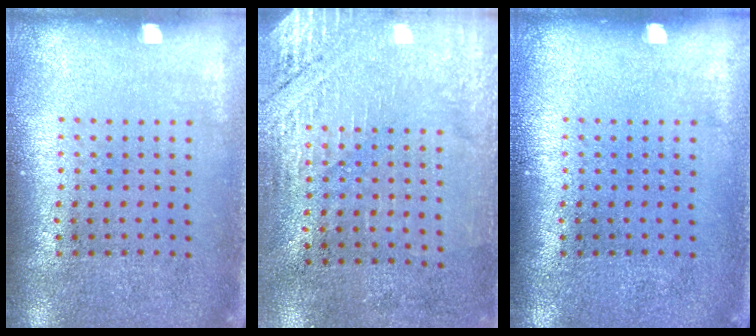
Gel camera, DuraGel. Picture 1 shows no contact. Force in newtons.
{"total": 2.7, "press": 2.4, "slide": 1.2}
{"total": 0.0}